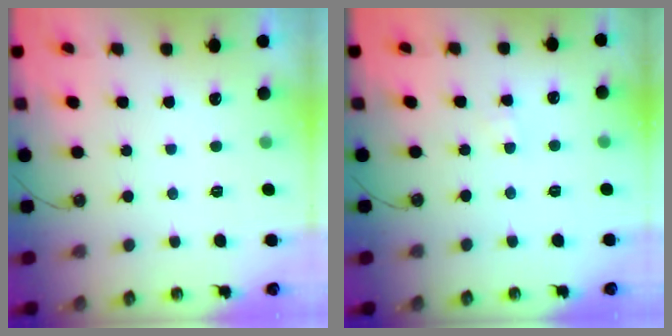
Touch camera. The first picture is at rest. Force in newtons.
{"total": 3.0, "press": 2.9, "slide": 0.5}